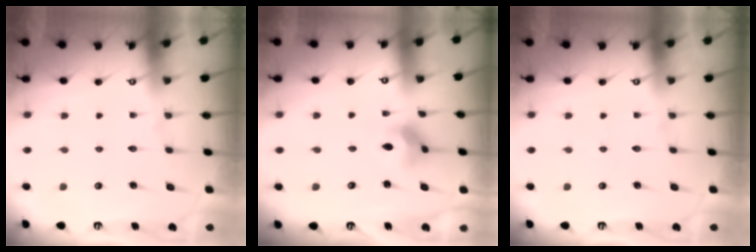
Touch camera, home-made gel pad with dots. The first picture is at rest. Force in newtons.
{"total": 5.2, "press": 5.1, "slide": 0.7}
{"total": 0.0}